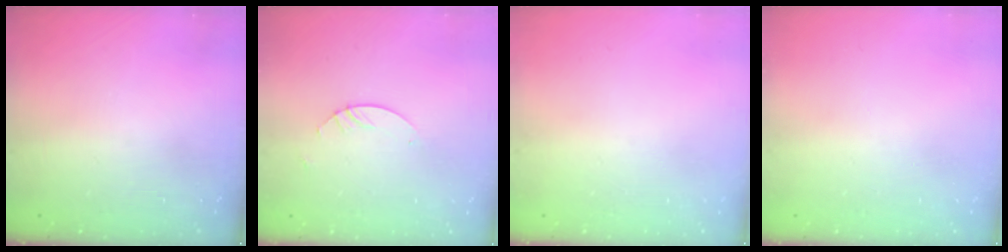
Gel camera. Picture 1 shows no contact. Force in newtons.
{"total": 2.4, "press": 2.4, "slide": 0.2}
{"total": 0.0}
{"total": 0.0}